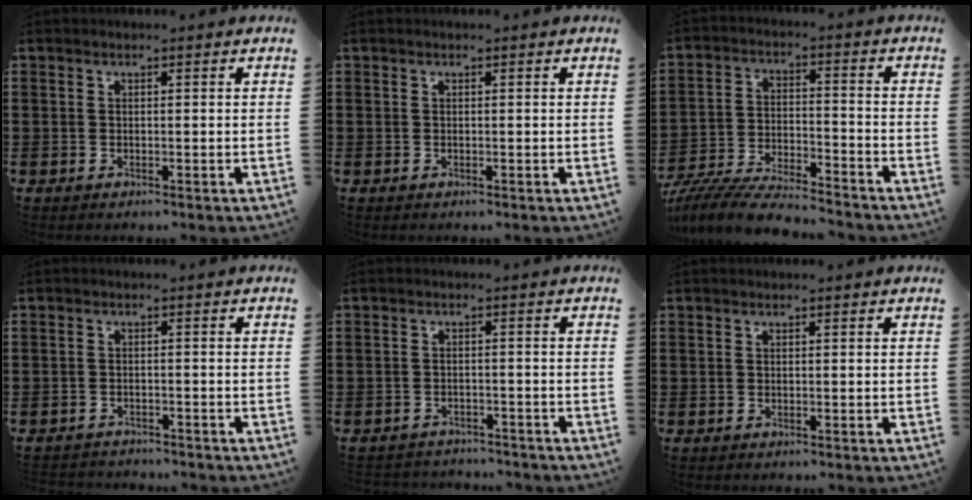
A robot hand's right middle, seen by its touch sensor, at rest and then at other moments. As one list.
[{"total": 0.0}, {"total": 8.0, "force": [-7.7, 0.6, 2.1], "torque": [-0.049, 0.004, -0.153]}, {"total": 1.2, "force": [-1.2, 0.0, -0.3], "torque": [0.000, -0.001, -0.025]}, {"total": 1.8, "force": [-1.8, 0.2, -0.4], "torque": [0.002, -0.002, -0.040]}, {"total": 0.0}]